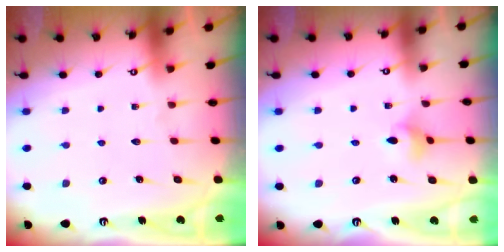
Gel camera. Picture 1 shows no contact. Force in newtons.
{"total": 2.9, "press": 2.9, "slide": 0.5}